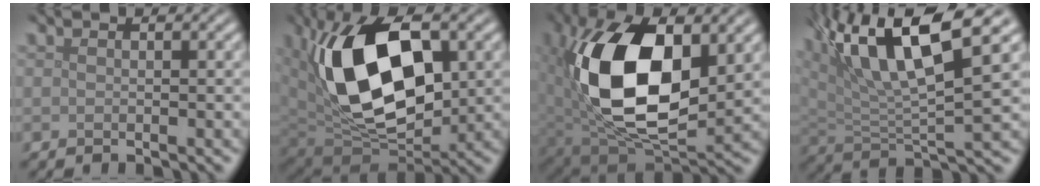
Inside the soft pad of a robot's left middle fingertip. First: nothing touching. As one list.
[{"total": 15.0, "force": [2.5, 8.6, 12.0], "torque": [-0.207, -0.001, 0.046]}, {"total": 15.2, "force": [2.2, 8.9, 12.1], "torque": [-0.237, -0.009, 0.050]}, {"total": 12.9, "force": [6.6, 3.6, 10.4], "torque": [-0.195, 0.020, 0.114]}]